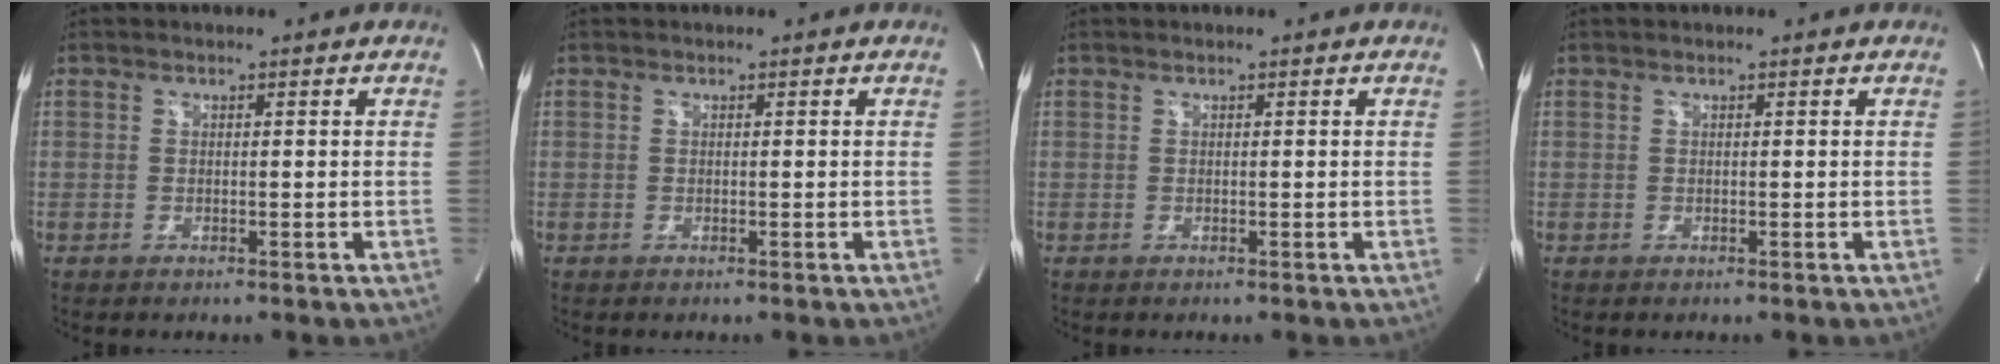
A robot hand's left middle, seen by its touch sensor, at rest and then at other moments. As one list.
[{"total": 0.0}, {"total": 0.0}, {"total": 0.0}]